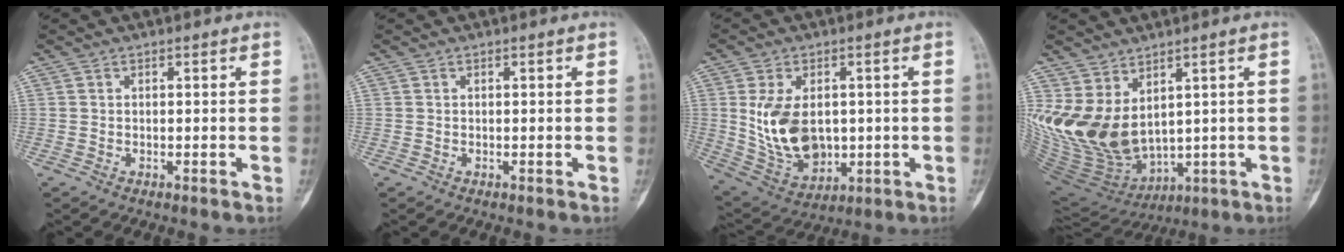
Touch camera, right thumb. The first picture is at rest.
{"total": 0.0}
{"total": 13.5, "force": [0.8, 9.0, 10.0], "torque": [-0.162, -0.009, 0.040]}
{"total": 17.0, "force": [3.9, 10.7, 12.5], "torque": [-0.261, -0.037, 0.114]}